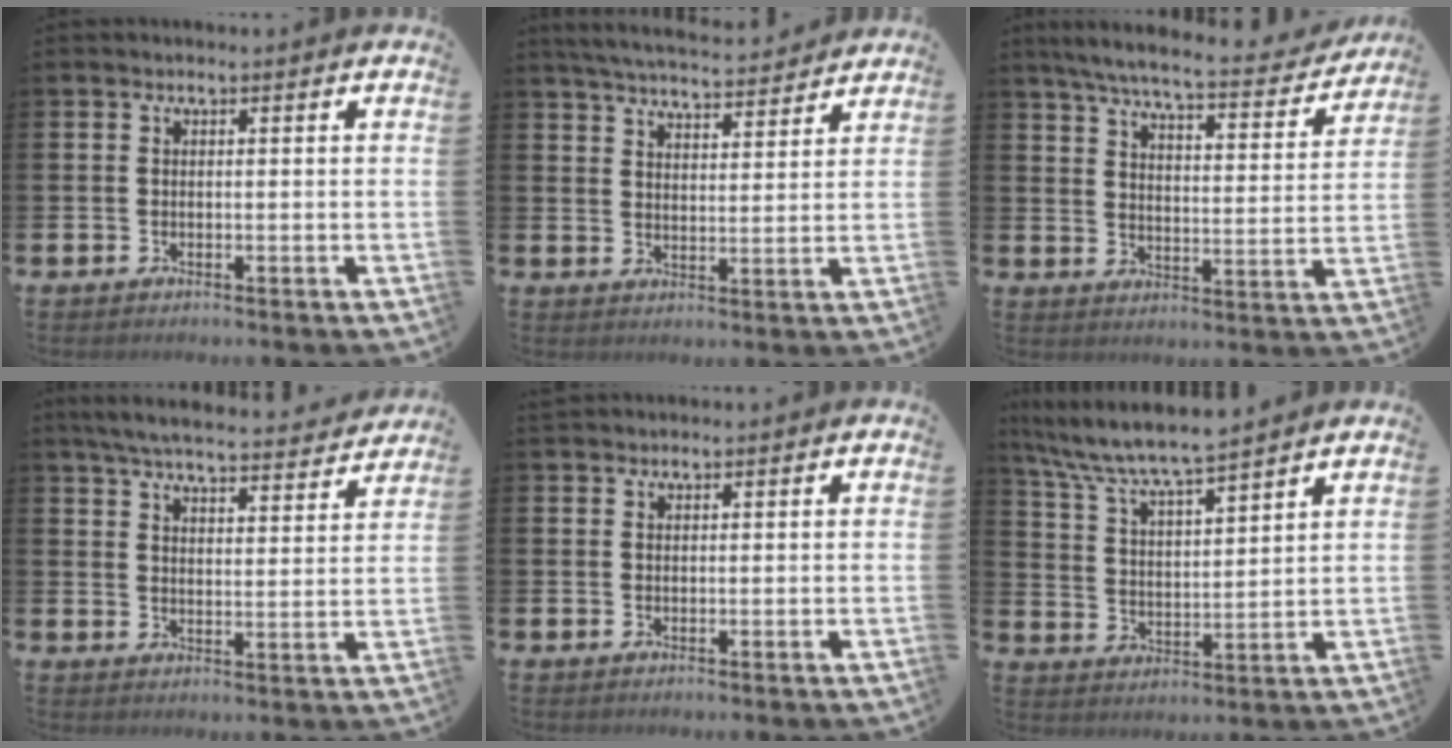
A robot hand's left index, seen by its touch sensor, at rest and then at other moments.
{"total": 5.5, "force": [5.4, 0.4, 0.8], "torque": [-0.033, -0.034, 0.096]}
{"total": 6.5, "force": [5.9, 0.7, 2.8], "torque": [-0.075, -0.043, 0.094]}
{"total": 6.2, "force": [6.0, 0.6, 1.6], "torque": [-0.051, -0.041, 0.105]}
{"total": 1.0, "force": [0.9, 0.2, -0.1], "torque": [0.016, -0.005, 0.015]}
{"total": 7.5, "force": [7.0, 0.7, 2.7], "torque": [-0.078, -0.044, 0.119]}